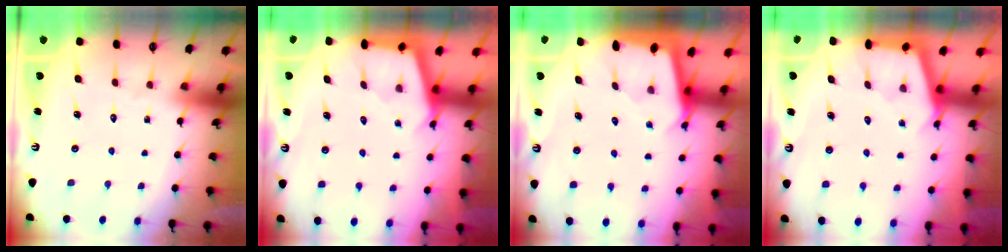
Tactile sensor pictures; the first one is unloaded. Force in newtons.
{"total": 3.0, "press": 2.9, "slide": 0.3}
{"total": 2.3, "press": 2.3, "slide": 0.1}
{"total": 2.9, "press": 2.9, "slide": 0.3}